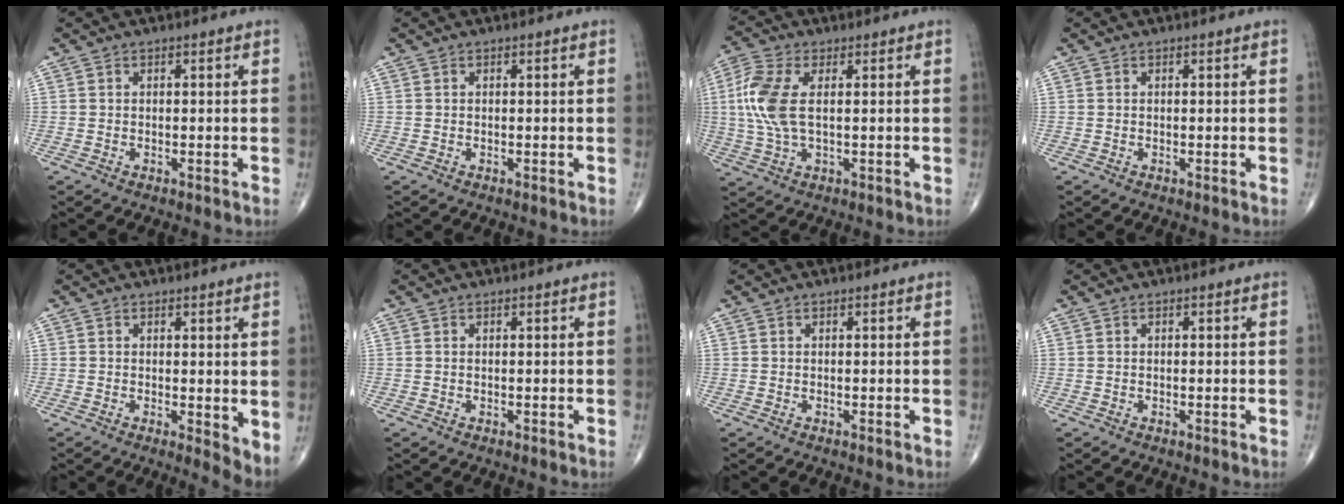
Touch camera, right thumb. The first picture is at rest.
{"total": 0.0}
{"total": 9.6, "force": [1.3, 4.5, 8.4], "torque": [-0.215, 0.007, 0.026]}
{"total": 0.0}
{"total": 3.9, "force": [0.2, 1.4, 3.6], "torque": [-0.051, -0.013, 0.003]}
{"total": 0.0}
{"total": 0.0}
{"total": 0.0}